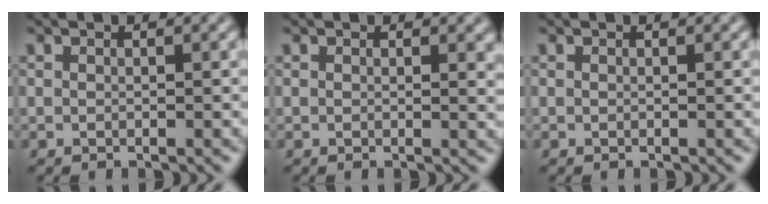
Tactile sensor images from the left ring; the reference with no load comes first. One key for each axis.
{"total": 1.1, "fx": 0.4, "fy": 0.4, "fz": 0.9, "tx": -0.010, "ty": -0.002, "tz": 0.007}
{"total": 0.0}